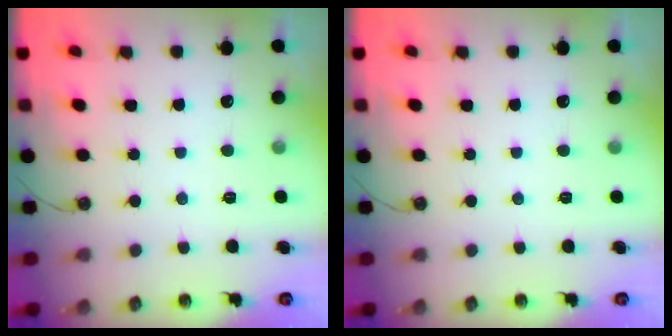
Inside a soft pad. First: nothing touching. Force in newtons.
{"total": 0.0}